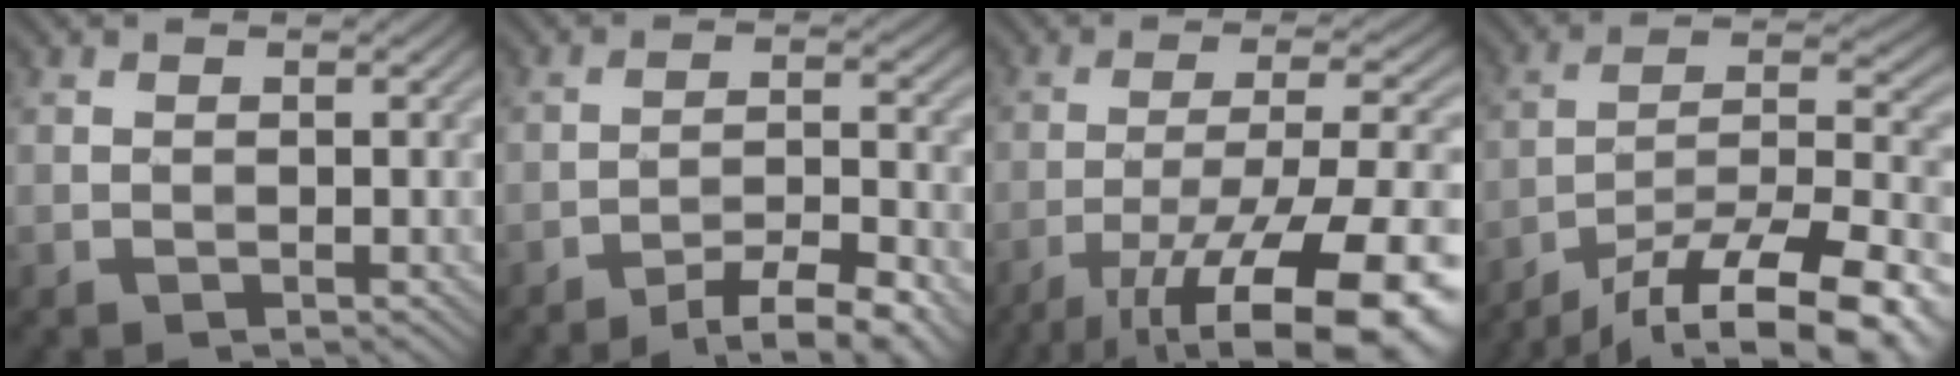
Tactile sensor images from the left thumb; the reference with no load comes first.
{"total": 6.6, "force": [-4.9, 1.2, 4.2], "torque": [-0.073, 0.011, -0.078]}
{"total": 16.5, "force": [-9.9, 4.5, 12.4], "torque": [-0.183, -0.018, -0.148]}
{"total": 16.5, "force": [-12.2, 4.7, 10.1], "torque": [-0.157, -0.011, -0.188]}